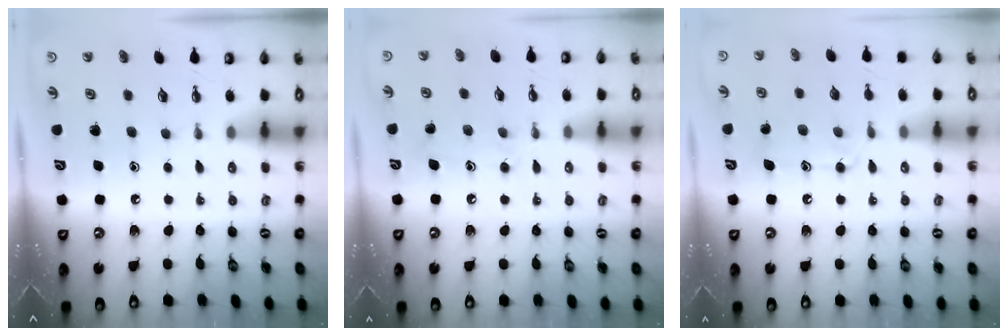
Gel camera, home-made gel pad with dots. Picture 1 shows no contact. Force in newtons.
{"total": 9.1, "press": 9.1, "slide": 0.6}
{"total": 11.6, "press": 11.6, "slide": 0.5}